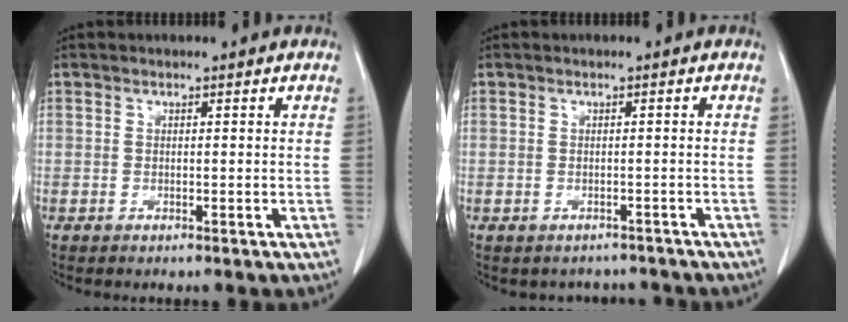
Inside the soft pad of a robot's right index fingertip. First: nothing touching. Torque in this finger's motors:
{"motor_torque": [-0.66, -0.61, -0.30, -0.15]}